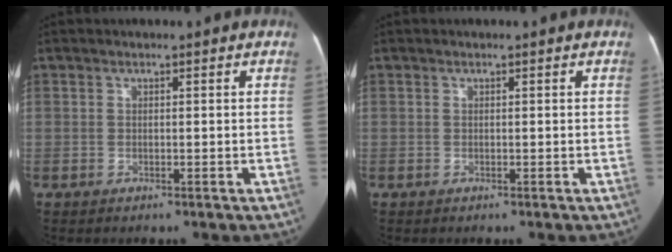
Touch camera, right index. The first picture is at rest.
{"total": 0.0}